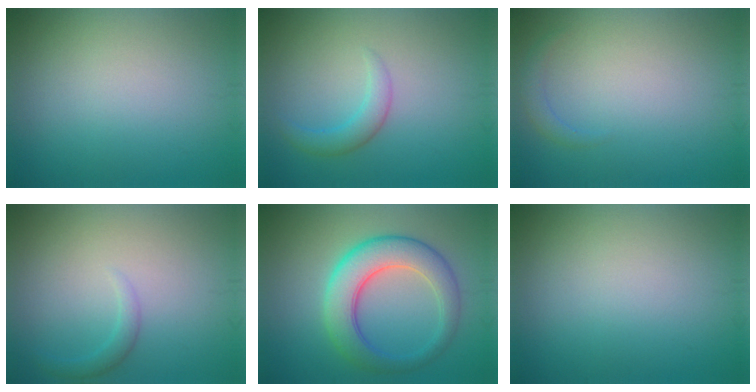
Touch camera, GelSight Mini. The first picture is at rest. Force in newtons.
{"total": 2.0, "press": 2.0, "slide": 0.1}
{"total": 1.1, "press": 1.1, "slide": 0.1}
{"total": 1.4, "press": 1.4, "slide": 0.1}
{"total": 6.4, "press": 6.4, "slide": 0.1}
{"total": 0.0}